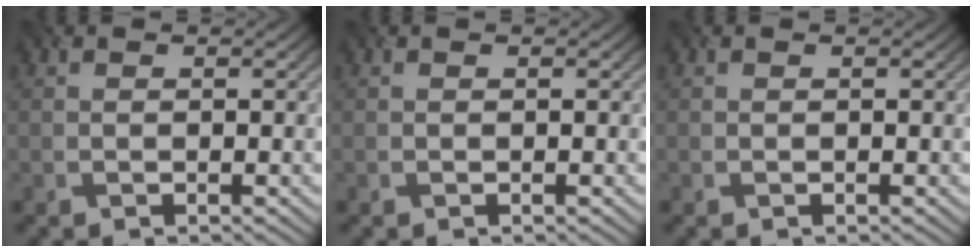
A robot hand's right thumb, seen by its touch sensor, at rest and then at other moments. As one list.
[{"total": 0.0}, {"total": 0.0}]